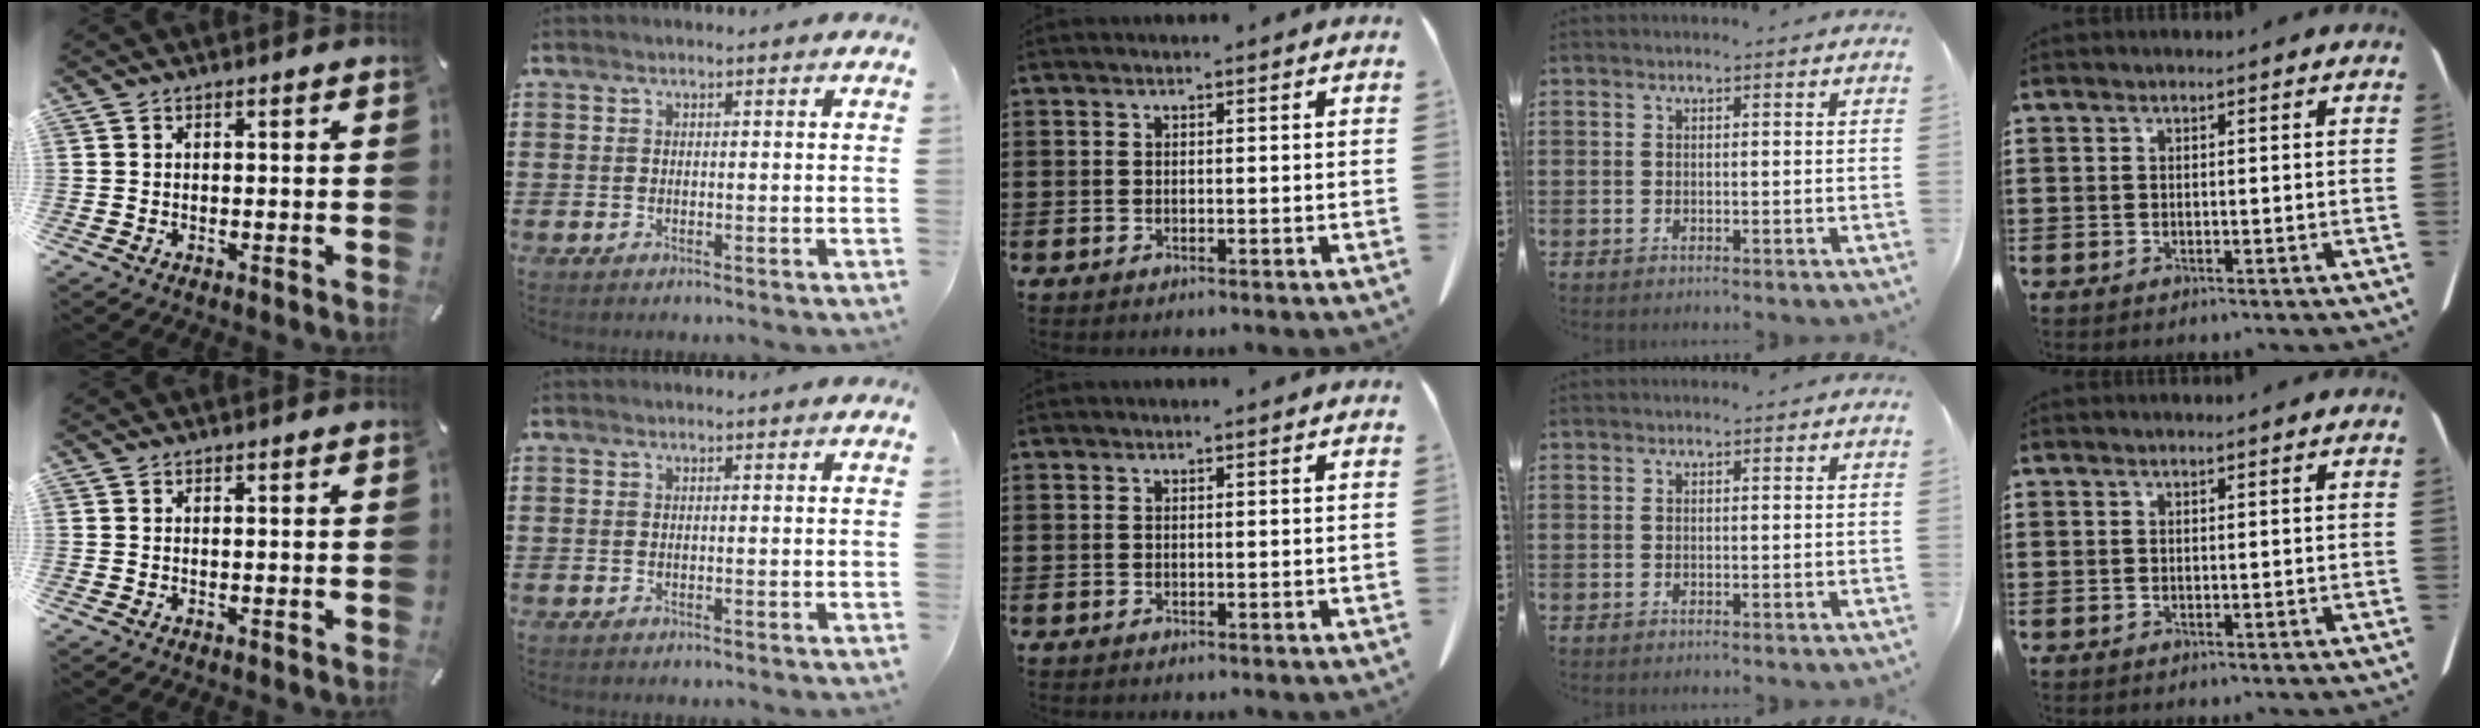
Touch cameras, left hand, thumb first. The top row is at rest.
{}